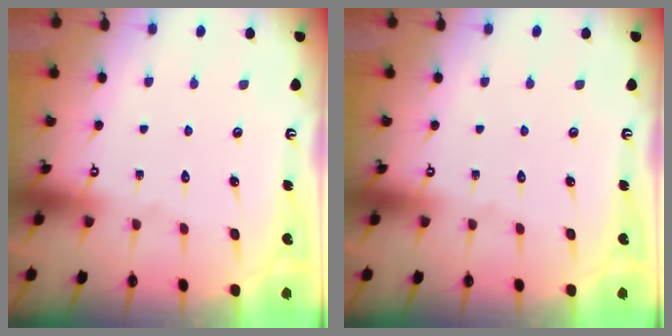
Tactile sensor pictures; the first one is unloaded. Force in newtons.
{"total": 0.0}